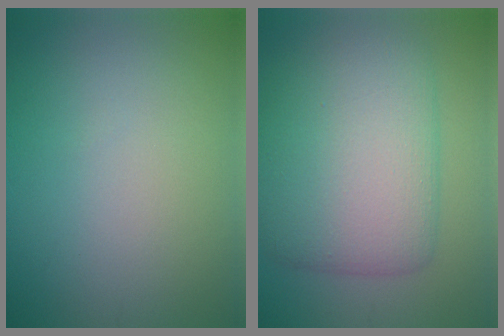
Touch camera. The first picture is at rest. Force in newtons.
{"total": 8.4, "press": 8.3, "slide": 0.3}